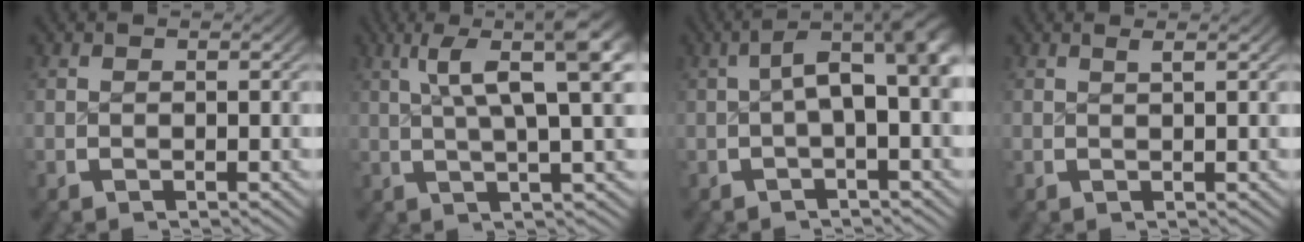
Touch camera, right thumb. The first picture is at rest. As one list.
[{"total": 9.7, "force": [2.8, 3.9, 8.5], "torque": [-0.113, 0.006, 0.041]}, {"total": 6.3, "force": [0.4, 2.8, 5.7], "torque": [-0.083, 0.002, 0.006]}, {"total": 0.9, "force": [0.6, -0.1, 0.6], "torque": [-0.010, 0.000, 0.014]}]